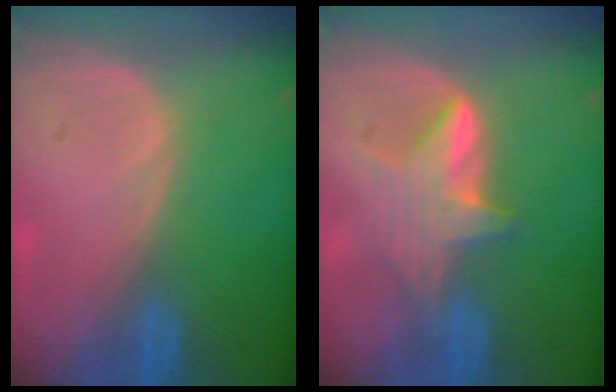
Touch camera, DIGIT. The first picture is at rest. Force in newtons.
{"total": 6.0, "press": 5.7, "slide": 1.9}